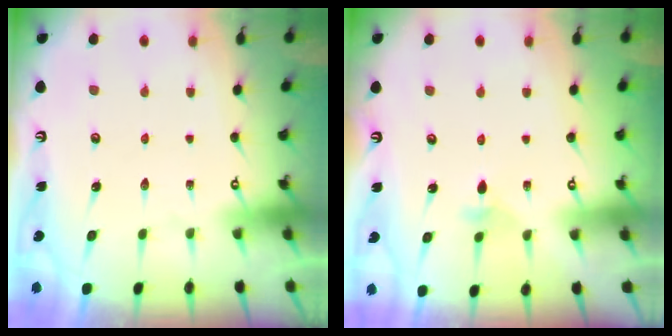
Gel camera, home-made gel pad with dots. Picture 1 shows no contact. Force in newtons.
{"total": 3.5, "press": 3.5, "slide": 0.7}